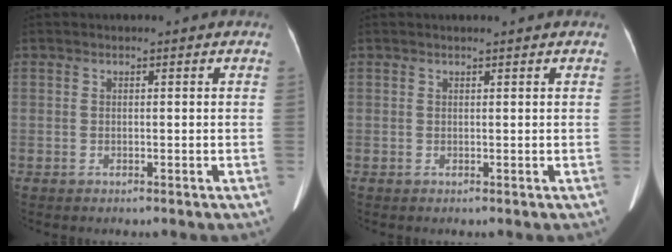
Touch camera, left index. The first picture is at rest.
{"total": 2.1, "force": [1.9, 0.0, 0.9], "torque": [-0.011, 0.015, 0.024]}